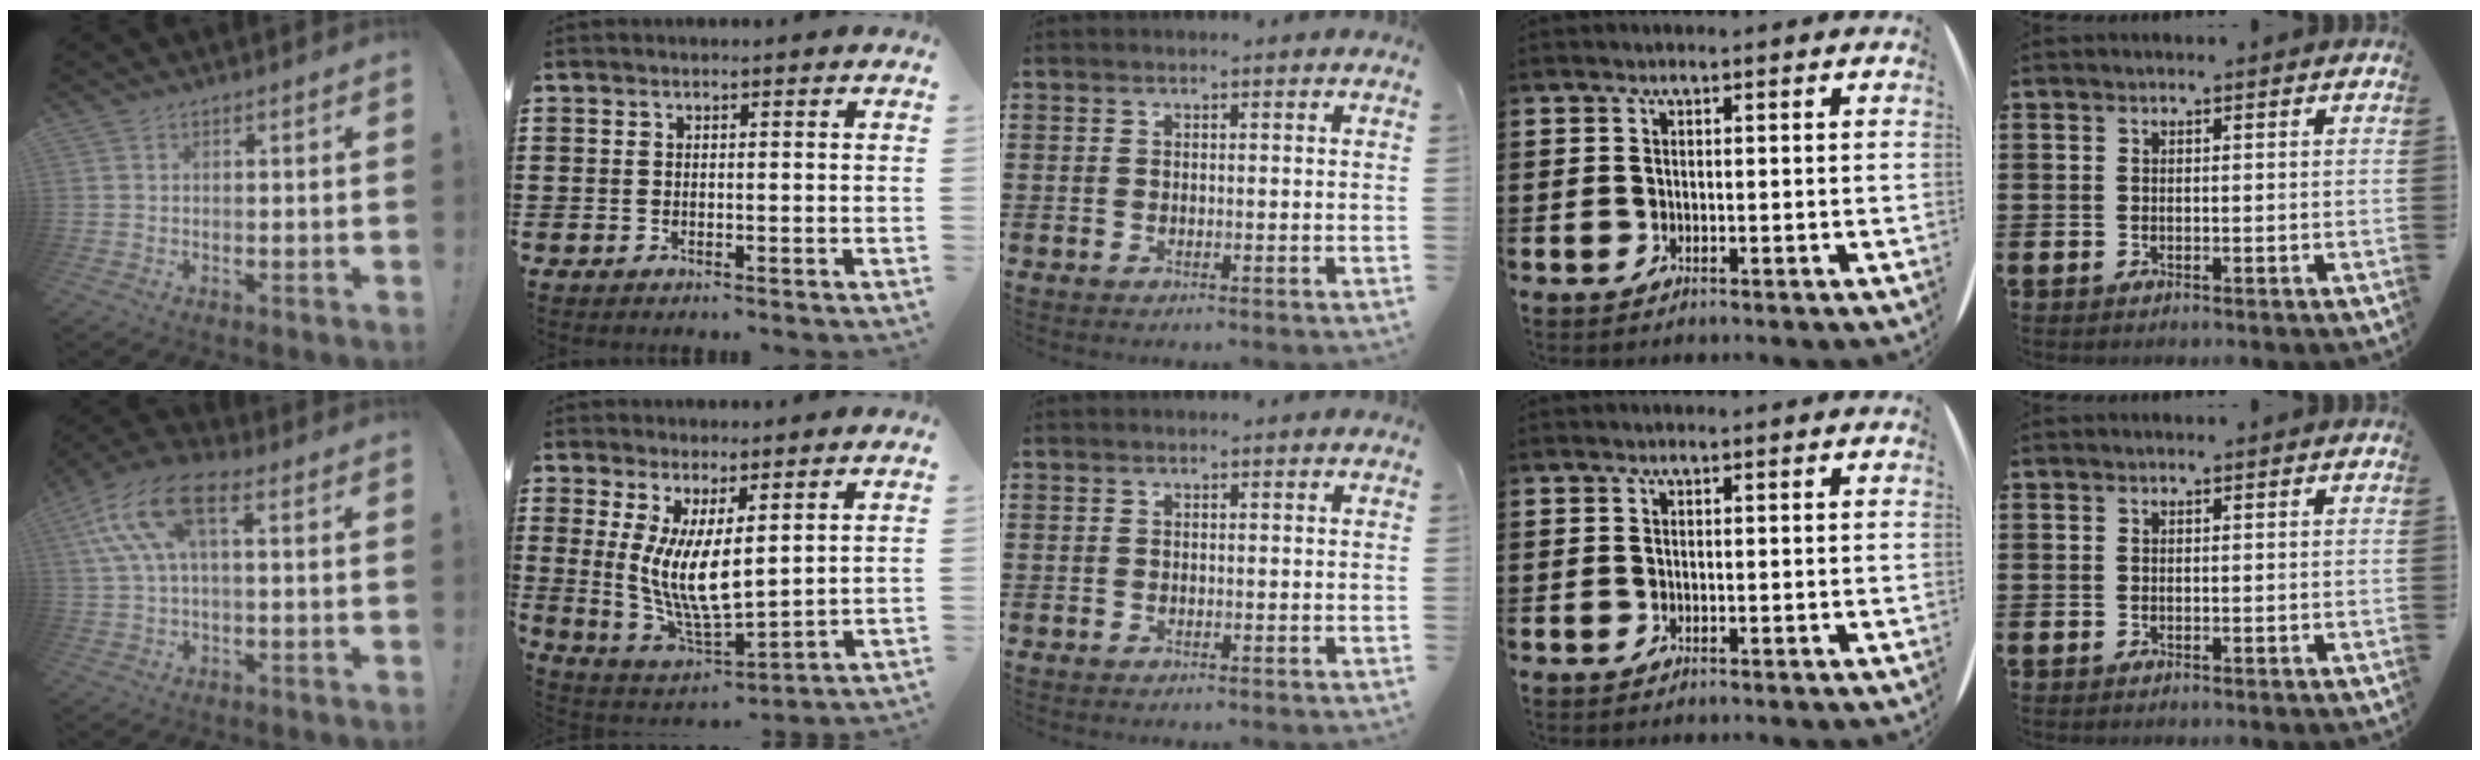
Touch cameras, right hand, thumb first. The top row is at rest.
{"thumb": {"total": 14.7, "force": [4.4, 7.1, 12.1], "torque": [-0.248, 0.002, 0.079]}, "index": {"total": 8.3, "force": [1.7, 2.6, 7.7], "torque": [-0.168, -0.020, 0.031]}}